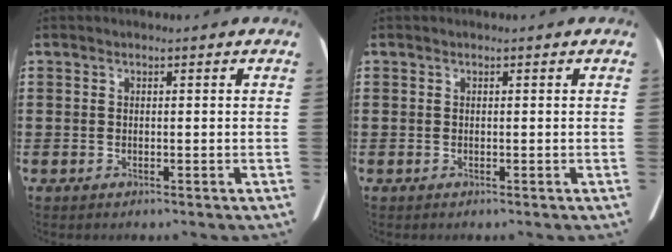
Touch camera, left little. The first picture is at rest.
{"total": 0.0}